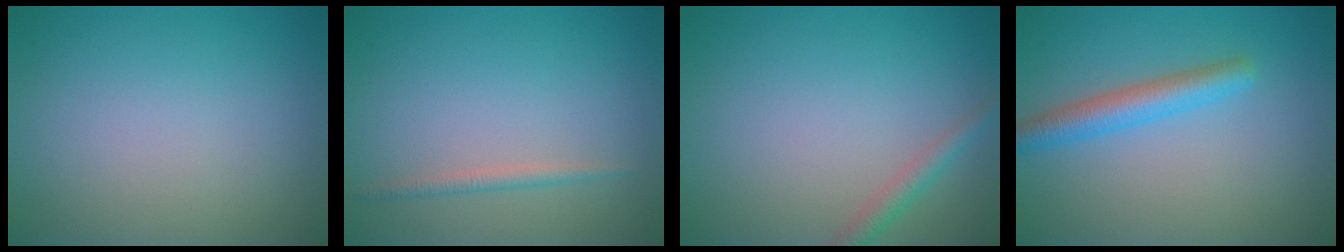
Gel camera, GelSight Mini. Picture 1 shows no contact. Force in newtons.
{"total": 1.1, "press": 1.1, "slide": 0.1}
{"total": 1.7, "press": 1.7, "slide": 0.1}
{"total": 3.1, "press": 3.1, "slide": 0.1}